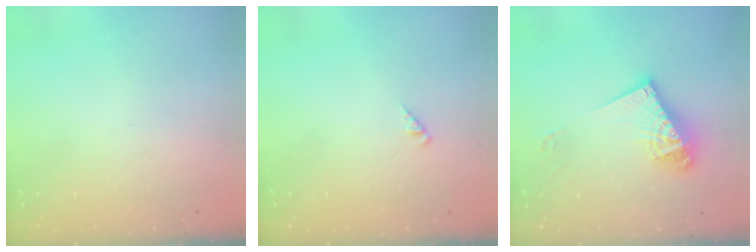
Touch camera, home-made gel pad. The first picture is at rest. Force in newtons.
{"total": 1.4, "press": 1.4, "slide": 0.3}
{"total": 12.6, "press": 12.5, "slide": 1.5}